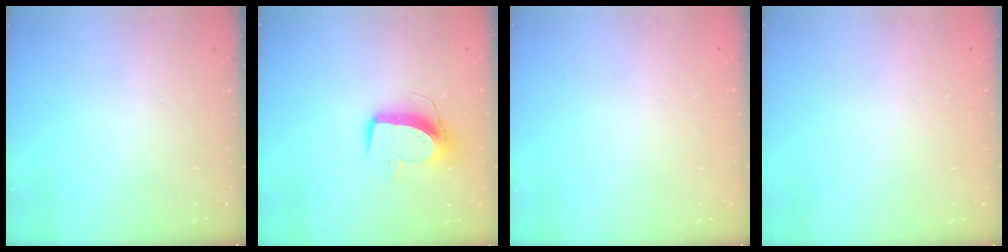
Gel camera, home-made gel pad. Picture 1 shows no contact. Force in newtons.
{"total": 10.0, "press": 9.9, "slide": 0.9}
{"total": 0.5, "press": 0.5, "slide": 0.1}
{"total": 0.0}